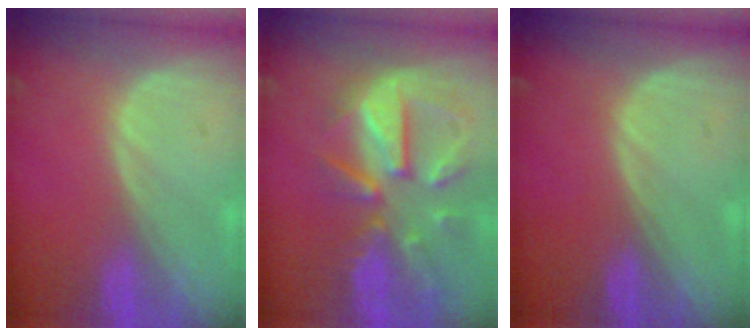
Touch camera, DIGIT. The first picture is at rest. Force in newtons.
{"total": 11.3, "press": 9.9, "slide": 5.5}
{"total": 0.0}